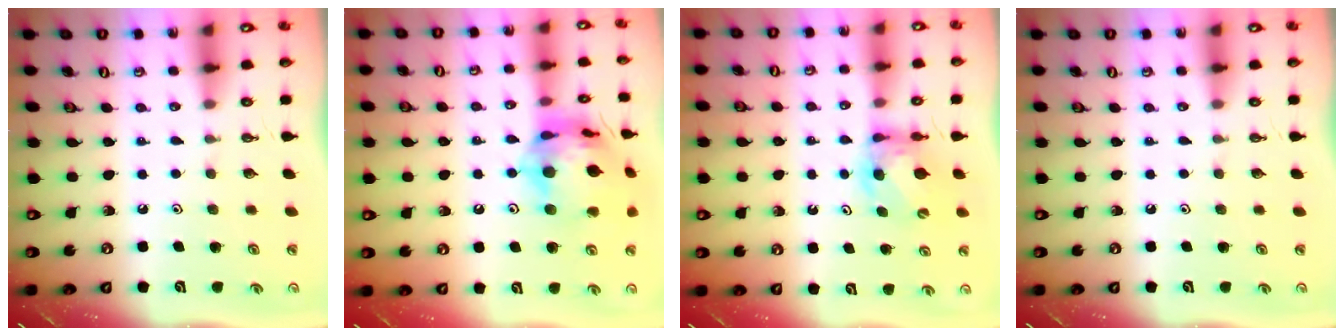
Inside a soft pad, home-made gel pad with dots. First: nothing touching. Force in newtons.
{"total": 20.2, "press": 20.1, "slide": 2.3}
{"total": 6.3, "press": 6.3, "slide": 0.4}
{"total": 0.0}